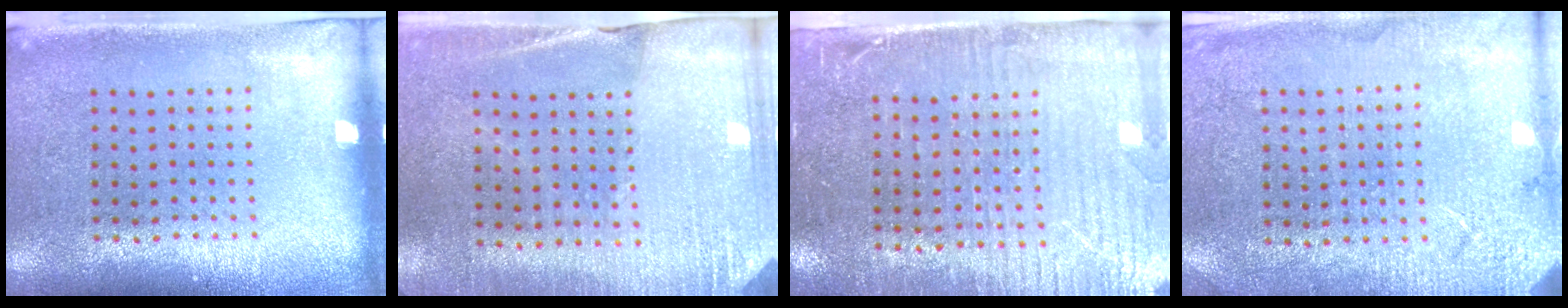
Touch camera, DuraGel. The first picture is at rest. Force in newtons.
{"total": 2.7, "press": 2.6, "slide": 0.7}
{"total": 3.6, "press": 3.2, "slide": 1.7}
{"total": 2.7, "press": 2.7, "slide": 0.1}